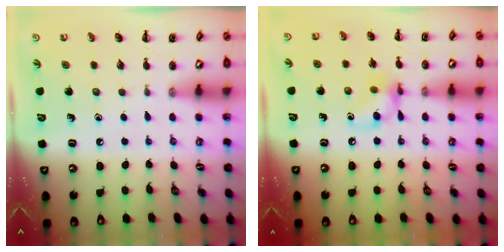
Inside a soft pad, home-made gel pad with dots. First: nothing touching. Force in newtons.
{"total": 9.1, "press": 9.0, "slide": 1.3}